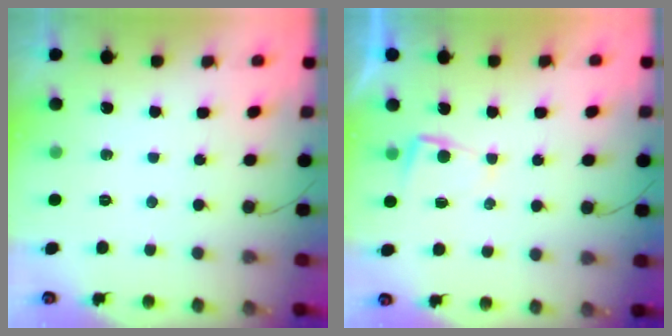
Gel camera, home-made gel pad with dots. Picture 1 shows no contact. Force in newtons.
{"total": 2.0, "press": 2.0, "slide": 0.4}